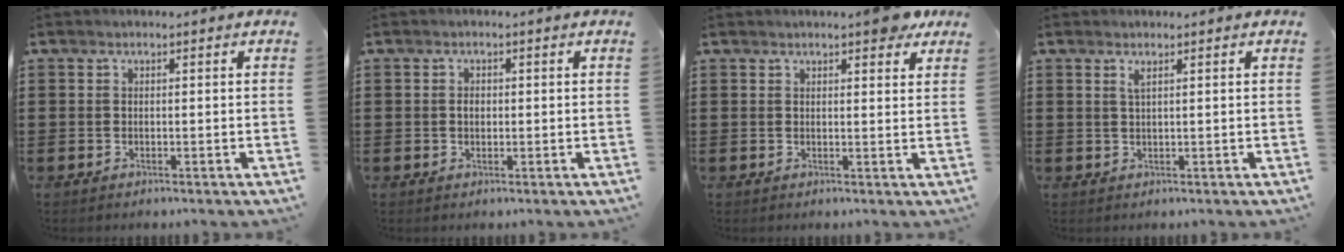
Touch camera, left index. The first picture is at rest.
{"total": 1.3, "force": [0.0, 0.9, 1.0], "torque": [-0.022, 0.005, -0.001]}
{"total": 4.1, "force": [3.2, 1.1, 2.4], "torque": [-0.030, -0.005, 0.053]}
{"total": 1.4, "force": [0.8, 0.2, 1.2], "torque": [-0.026, 0.001, 0.013]}